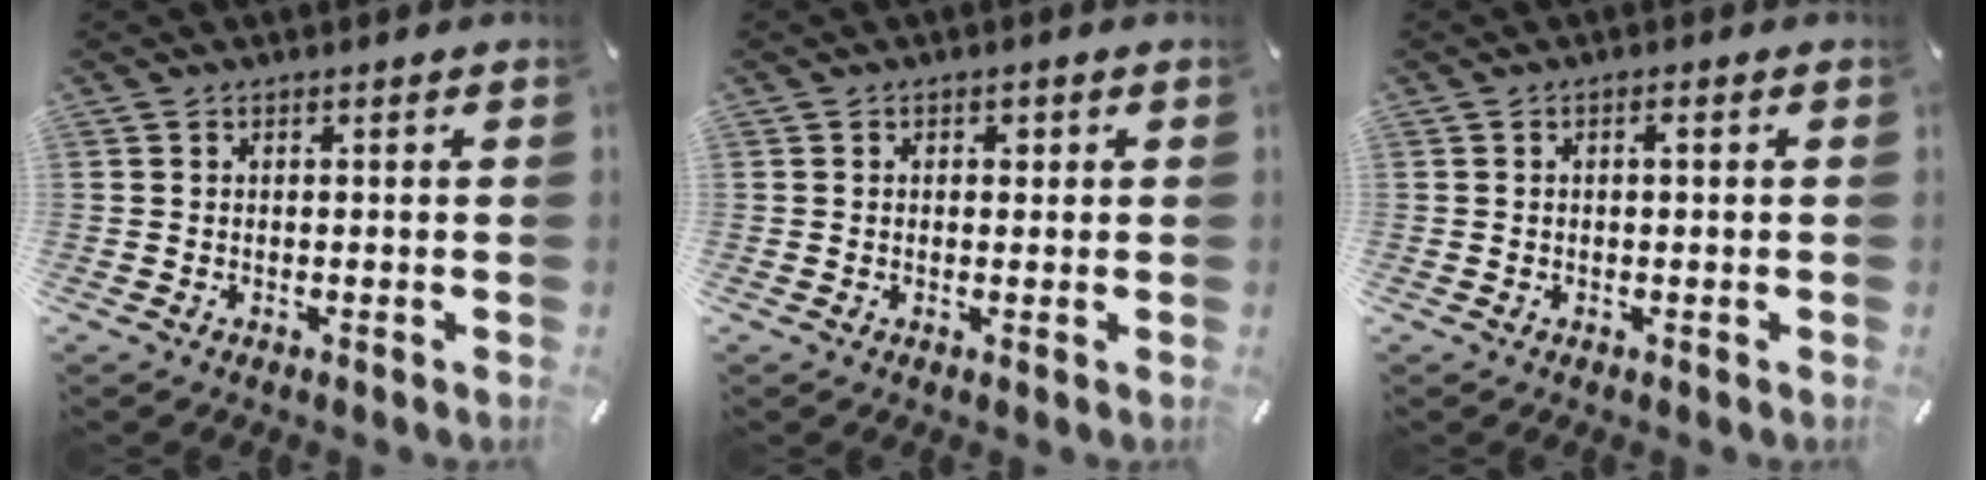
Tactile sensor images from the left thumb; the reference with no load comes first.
{"total": 1.5, "force": [0.1, 1.2, 0.8], "torque": [-0.009, 0.005, -0.003]}
{"total": 1.4, "force": [0.0, 0.6, 1.2], "torque": [-0.023, 0.003, -0.001]}